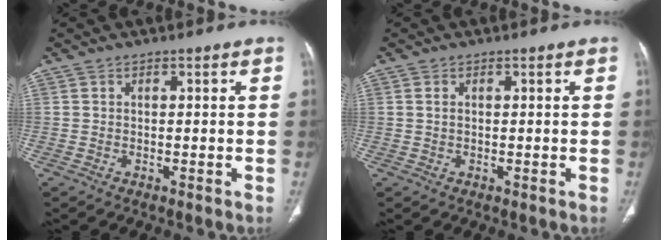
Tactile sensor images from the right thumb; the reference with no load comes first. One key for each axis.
{"total": 0.9, "fx": 0.3, "fy": 0.5, "fz": 0.7, "tx": -0.017, "ty": 0.004, "tz": 0.008}